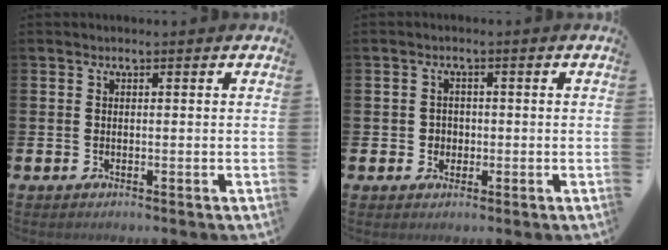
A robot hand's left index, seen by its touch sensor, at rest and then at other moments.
{"total": 1.8, "force": [-0.1, 1.8, 0.3], "torque": [-0.003, 0.006, -0.007]}